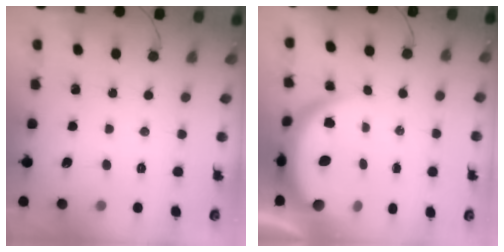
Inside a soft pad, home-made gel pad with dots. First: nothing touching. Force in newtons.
{"total": 8.6, "press": 8.5, "slide": 1.1}